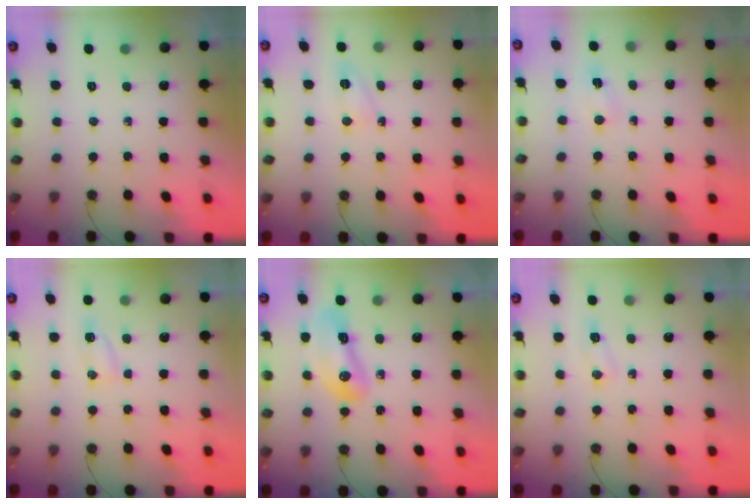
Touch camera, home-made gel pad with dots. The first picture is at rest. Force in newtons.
{"total": 3.9, "press": 3.8, "slide": 0.7}
{"total": 2.1, "press": 1.8, "slide": 1.0}
{"total": 4.9, "press": 4.9, "slide": 0.5}
{"total": 11.5, "press": 10.8, "slide": 3.8}
{"total": 4.0, "press": 4.0, "slide": 0.5}